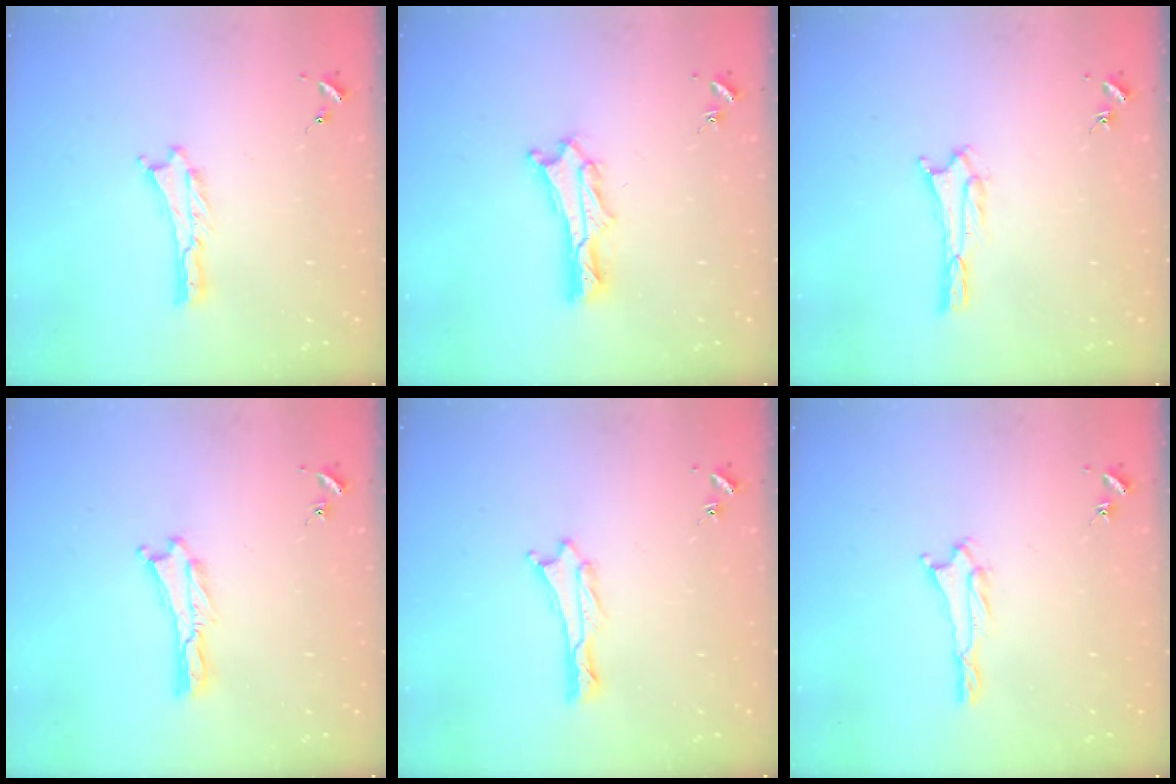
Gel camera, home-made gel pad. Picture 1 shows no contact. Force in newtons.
{"total": 2.7, "press": 2.7, "slide": 0.4}
{"total": 1.9, "press": 1.9, "slide": 0.2}
{"total": 0.0}
{"total": 0.8, "press": 0.7, "slide": 0.1}
{"total": 1.3, "press": 1.3, "slide": 0.2}